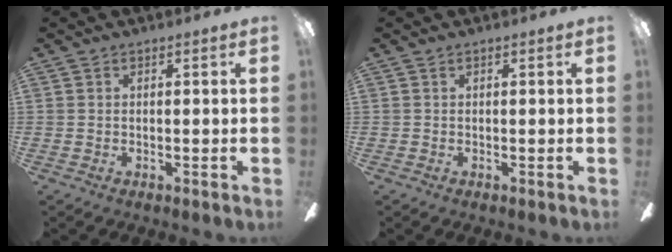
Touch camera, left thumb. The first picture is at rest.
{"total": 0.0}